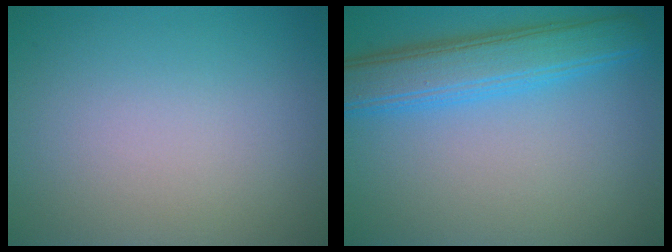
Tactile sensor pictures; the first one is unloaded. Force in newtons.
{"total": 5.6, "press": 5.6, "slide": 0.1}